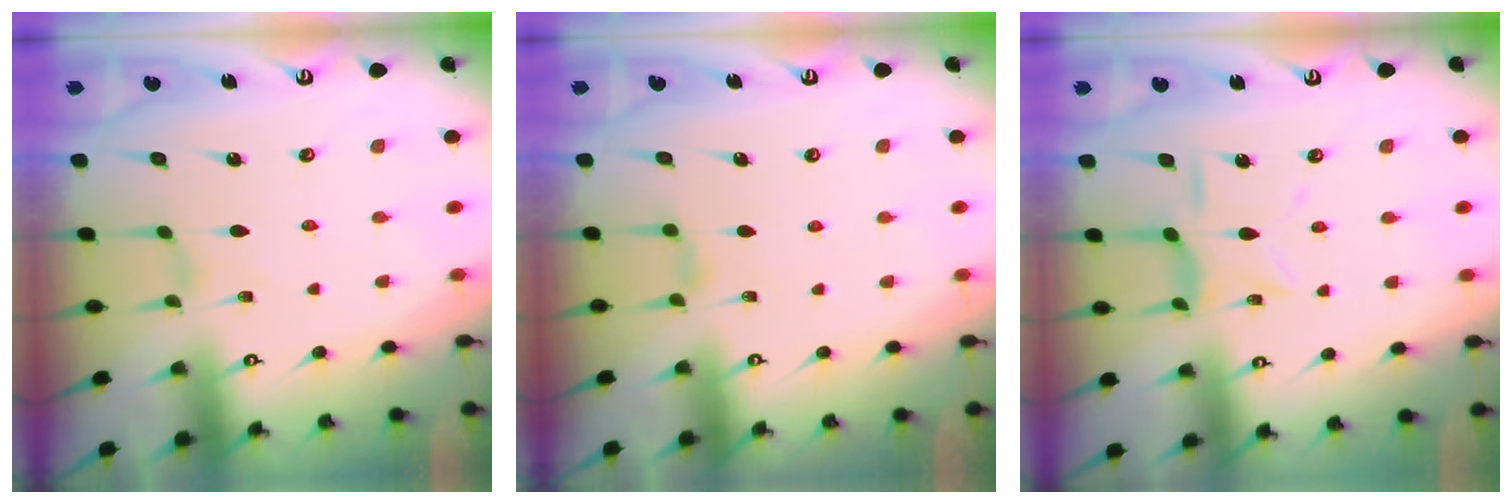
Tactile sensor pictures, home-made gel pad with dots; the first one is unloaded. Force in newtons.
{"total": 2.9, "press": 2.9, "slide": 0.5}
{"total": 7.4, "press": 7.4, "slide": 0.6}